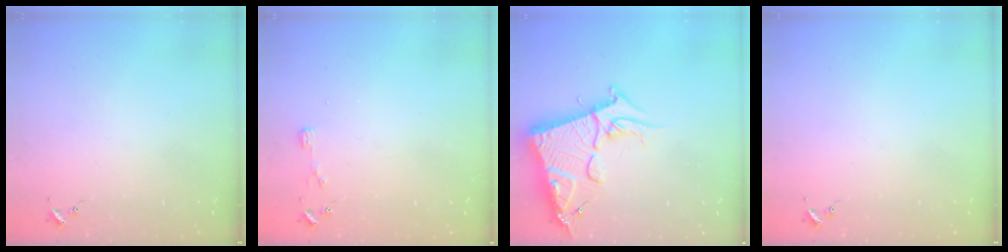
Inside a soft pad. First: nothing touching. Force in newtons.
{"total": 3.3, "press": 3.3, "slide": 0.4}
{"total": 18.5, "press": 18.4, "slide": 1.8}
{"total": 0.0}